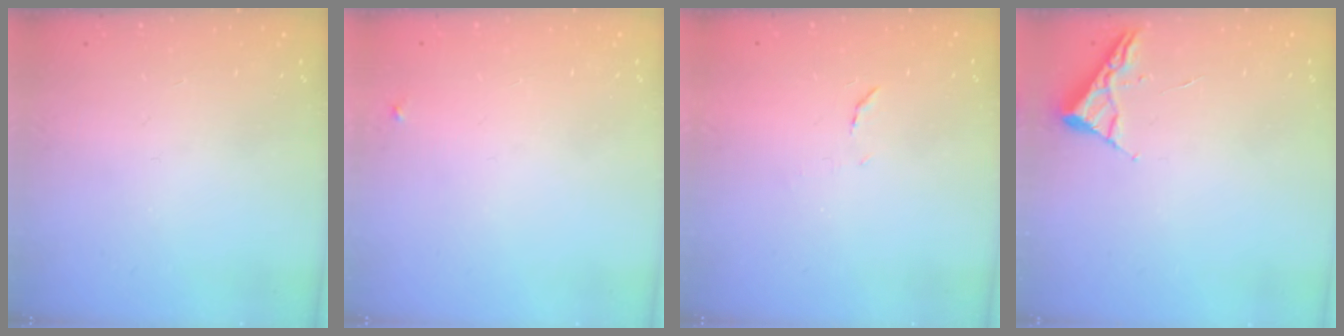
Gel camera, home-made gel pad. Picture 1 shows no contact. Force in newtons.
{"total": 3.3, "press": 3.3, "slide": 0.4}
{"total": 6.3, "press": 6.2, "slide": 0.6}
{"total": 2.6, "press": 2.6, "slide": 0.3}